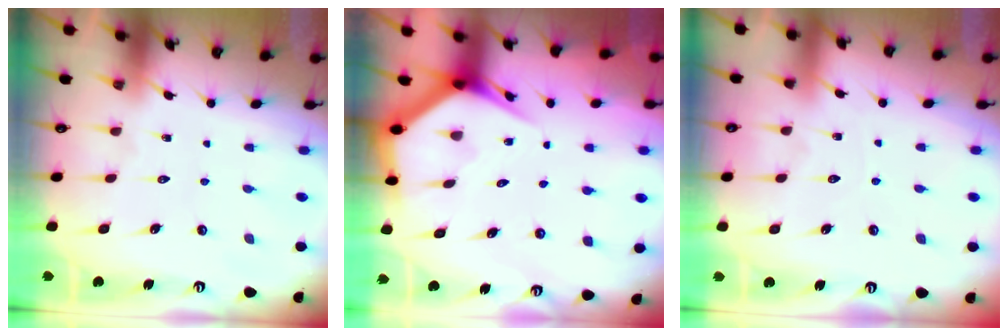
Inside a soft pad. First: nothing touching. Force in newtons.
{"total": 4.1, "press": 4.1, "slide": 0.3}
{"total": 2.4, "press": 2.4, "slide": 0.2}